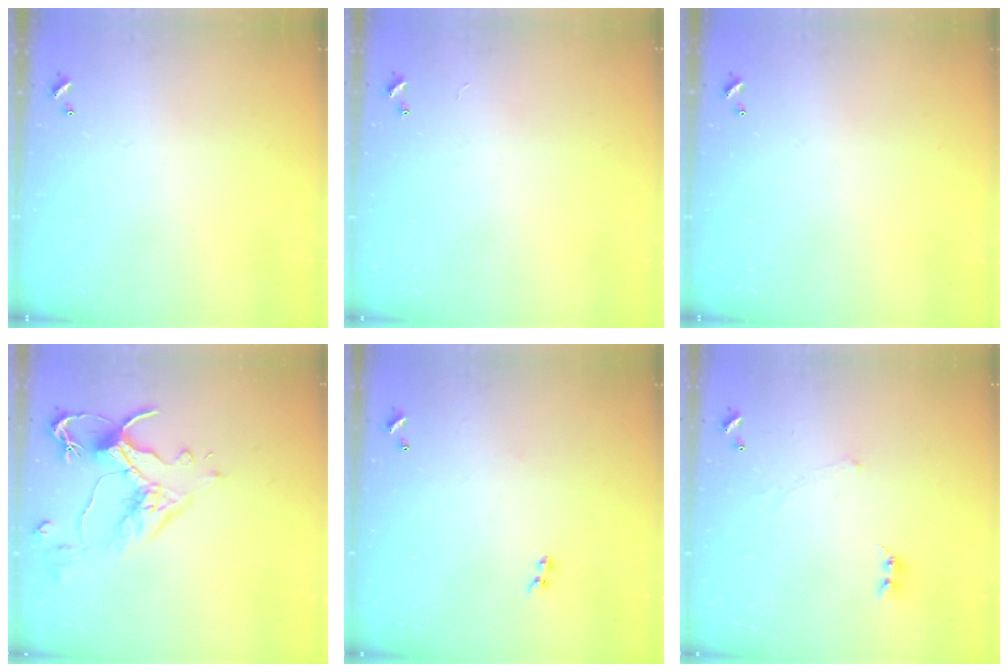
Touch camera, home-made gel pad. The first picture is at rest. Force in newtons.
{"total": 2.4, "press": 2.4, "slide": 0.3}
{"total": 0.0}
{"total": 3.1, "press": 2.7, "slide": 1.4}
{"total": 2.0, "press": 1.7, "slide": 1.0}
{"total": 0.6, "press": 0.3, "slide": 0.5}